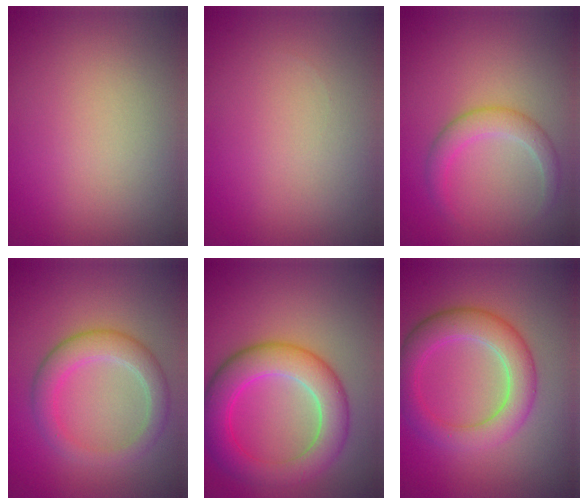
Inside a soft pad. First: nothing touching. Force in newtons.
{"total": 0.0}
{"total": 2.5, "press": 2.5, "slide": 0.2}
{"total": 3.7, "press": 3.7, "slide": 0.3}
{"total": 6.7, "press": 6.7, "slide": 0.1}
{"total": 5.2, "press": 5.2, "slide": 0.1}